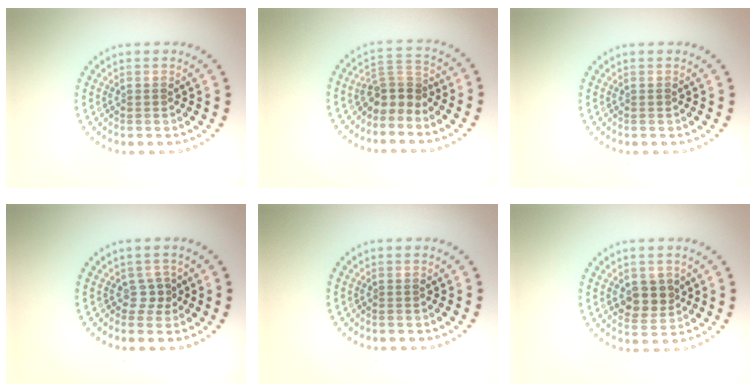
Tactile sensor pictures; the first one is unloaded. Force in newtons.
{"total": 2.9, "press": 2.2, "slide": 1.9}
{"total": 0.0}
{"total": 1.4, "press": 0.9, "slide": 1.1}
{"total": 0.0}
{"total": 3.0, "press": 2.8, "slide": 0.9}